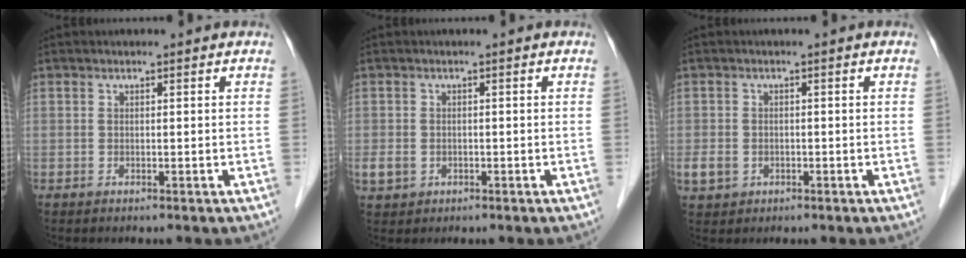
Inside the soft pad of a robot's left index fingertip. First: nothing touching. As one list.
[{"total": 2.6, "force": [-0.7, 2.2, 1.2], "torque": [-0.027, 0.003, -0.001]}, {"total": 3.6, "force": [-1.3, 3.1, 1.5], "torque": [-0.036, 0.003, -0.011]}]